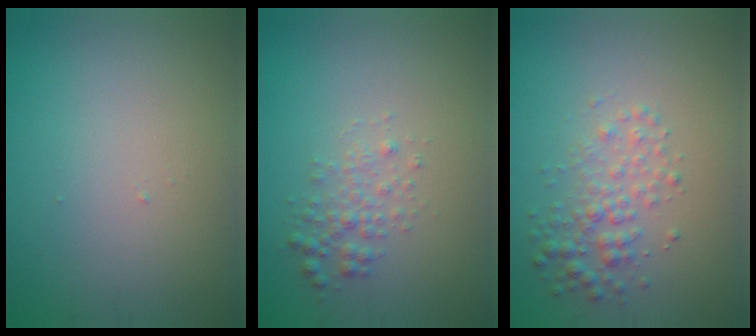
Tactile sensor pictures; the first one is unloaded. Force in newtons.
{"total": 1.8, "press": 1.8, "slide": 0.0}
{"total": 2.6, "press": 2.6, "slide": 0.0}